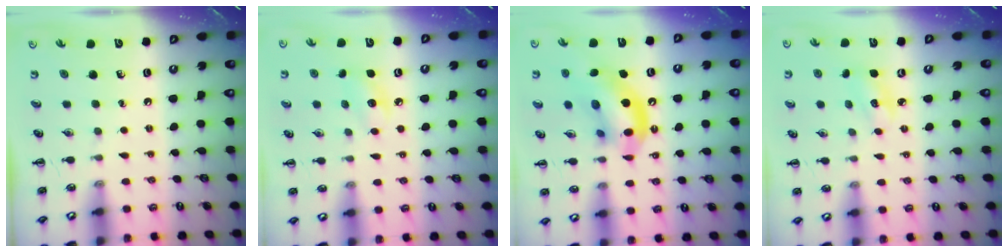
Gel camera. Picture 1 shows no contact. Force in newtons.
{"total": 7.2, "press": 7.0, "slide": 1.9}
{"total": 14.9, "press": 14.6, "slide": 3.0}
{"total": 3.6, "press": 3.5, "slide": 0.9}